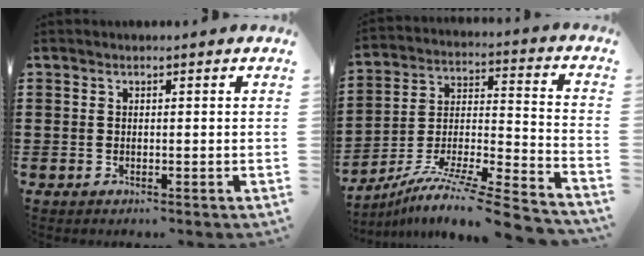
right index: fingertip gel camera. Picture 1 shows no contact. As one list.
[{"total": 9.8, "force": [-8.2, 0.3, 5.2], "torque": [-0.089, 0.004, -0.167]}]